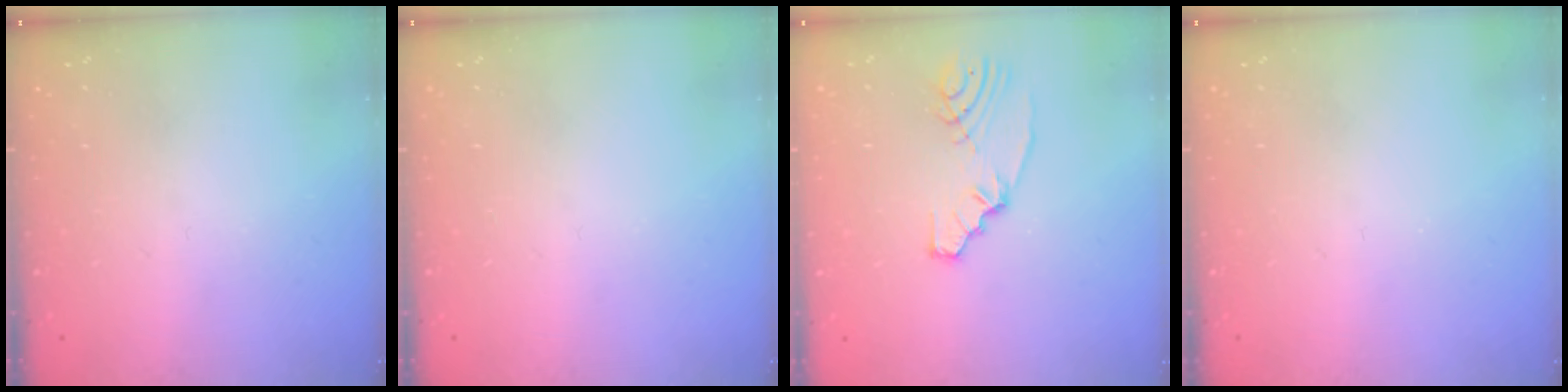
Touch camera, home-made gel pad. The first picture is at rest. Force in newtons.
{"total": 0.0}
{"total": 6.2, "press": 5.0, "slide": 3.7}
{"total": 0.0}